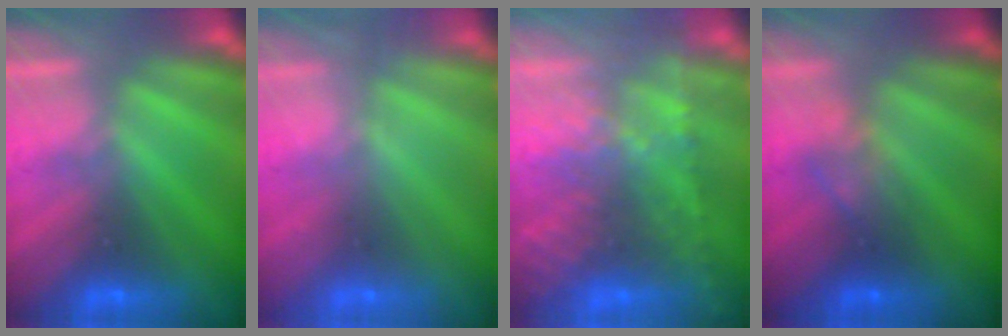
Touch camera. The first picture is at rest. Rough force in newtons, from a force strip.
{"total": 2.5}
{"total": 9.6}
{"total": 2.3}